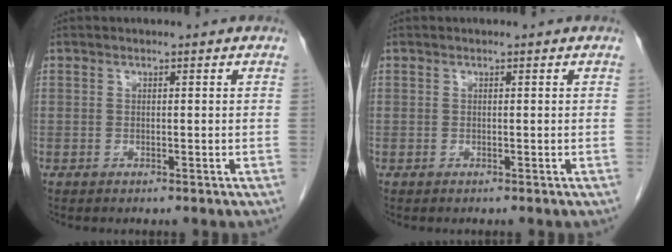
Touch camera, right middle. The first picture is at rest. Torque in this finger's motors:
{"motor_torque": [0.00, 0.00, 0.00, -0.01]}